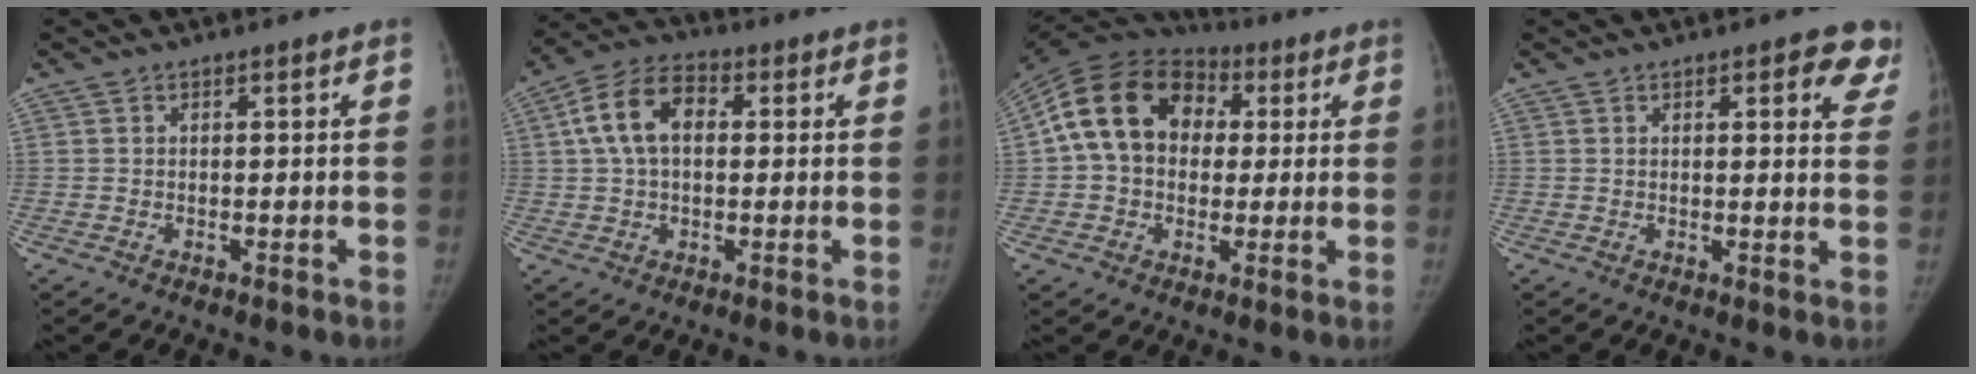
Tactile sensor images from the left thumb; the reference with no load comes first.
{"total": 10.4, "force": [1.9, 6.7, 7.8], "torque": [-0.142, 0.026, 0.028]}
{"total": 18.1, "force": [2.8, 13.9, 11.3], "torque": [-0.197, 0.034, 0.040]}
{"total": 7.4, "force": [4.1, 2.7, 5.5], "torque": [-0.030, -0.014, 0.038]}